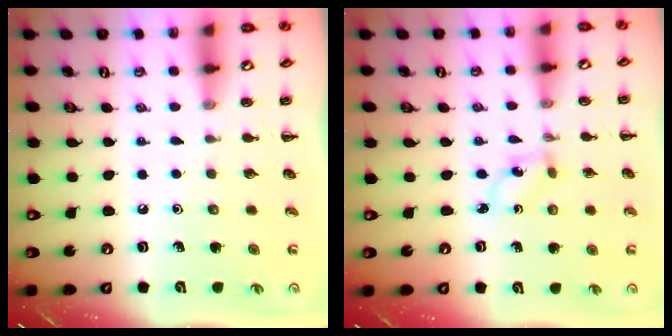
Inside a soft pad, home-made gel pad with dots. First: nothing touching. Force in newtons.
{"total": 1.7, "press": 1.5, "slide": 0.8}